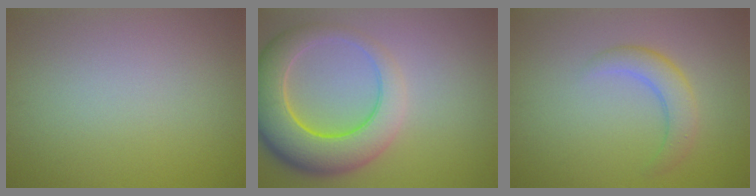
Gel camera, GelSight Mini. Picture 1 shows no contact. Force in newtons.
{"total": 7.9, "press": 7.9, "slide": 0.3}
{"total": 3.0, "press": 3.0, "slide": 0.2}